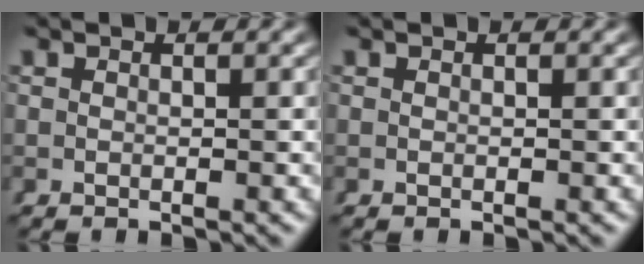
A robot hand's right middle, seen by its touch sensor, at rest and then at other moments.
{"total": 0.0}